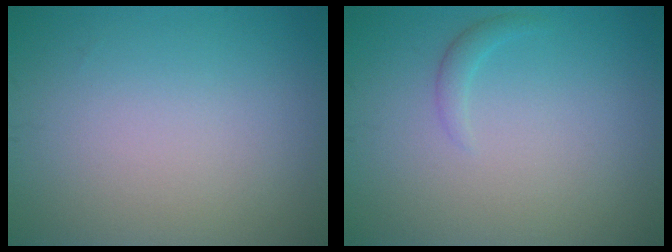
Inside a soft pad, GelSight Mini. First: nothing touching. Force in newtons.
{"total": 1.0, "press": 1.0, "slide": 0.0}